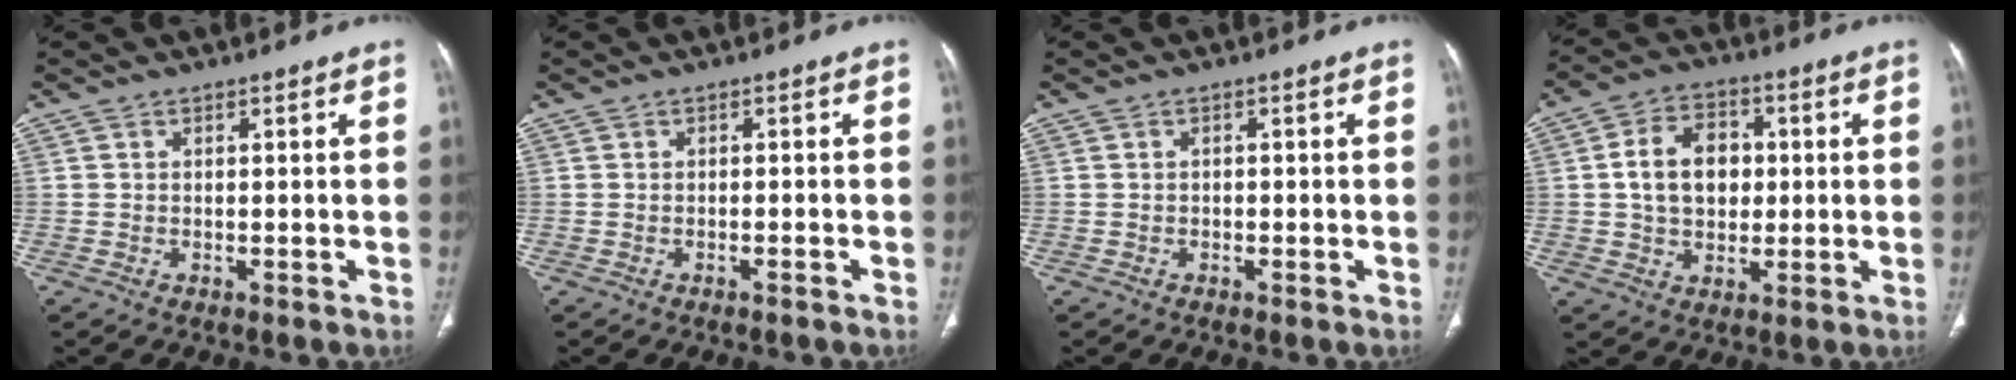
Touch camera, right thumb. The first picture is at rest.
{"total": 1.2, "force": [-0.9, 0.1, 0.7], "torque": [-0.019, 0.007, -0.006]}
{"total": 0.6, "force": [-0.2, 0.5, 0.3], "torque": [-0.003, 0.003, -0.004]}
{"total": 10.6, "force": [0.9, 7.8, 7.1], "torque": [-0.092, 0.011, 0.012]}